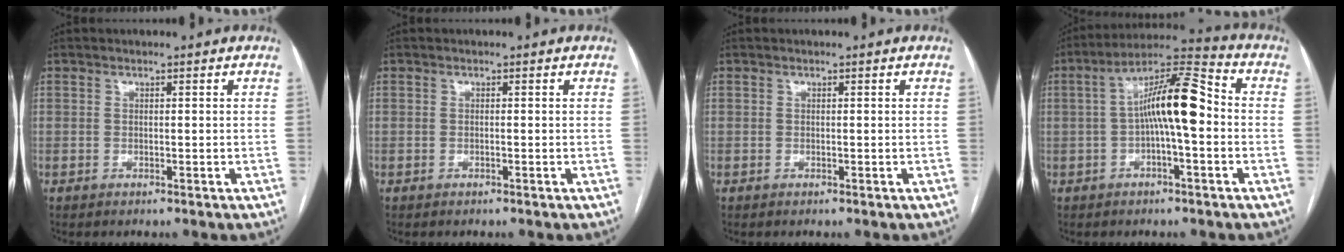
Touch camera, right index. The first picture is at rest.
{"total": 0.0}
{"total": 0.0}
{"total": 11.4, "force": [-0.4, 2.1, 11.2], "torque": [-0.193, 0.035, -0.010]}